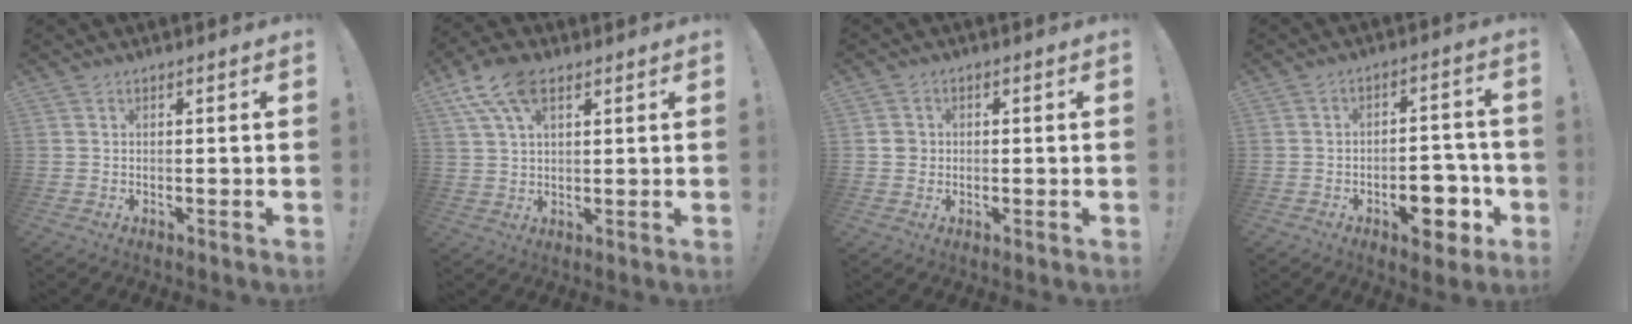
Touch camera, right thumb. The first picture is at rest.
{"total": 10.5, "force": [5.5, 5.4, 7.2], "torque": [-0.129, -0.012, 0.101]}
{"total": 2.9, "force": [-0.2, 2.8, 0.9], "torque": [-0.010, 0.006, -0.004]}
{"total": 11.2, "force": [-4.9, 6.6, 7.6], "torque": [-0.071, 0.034, -0.075]}